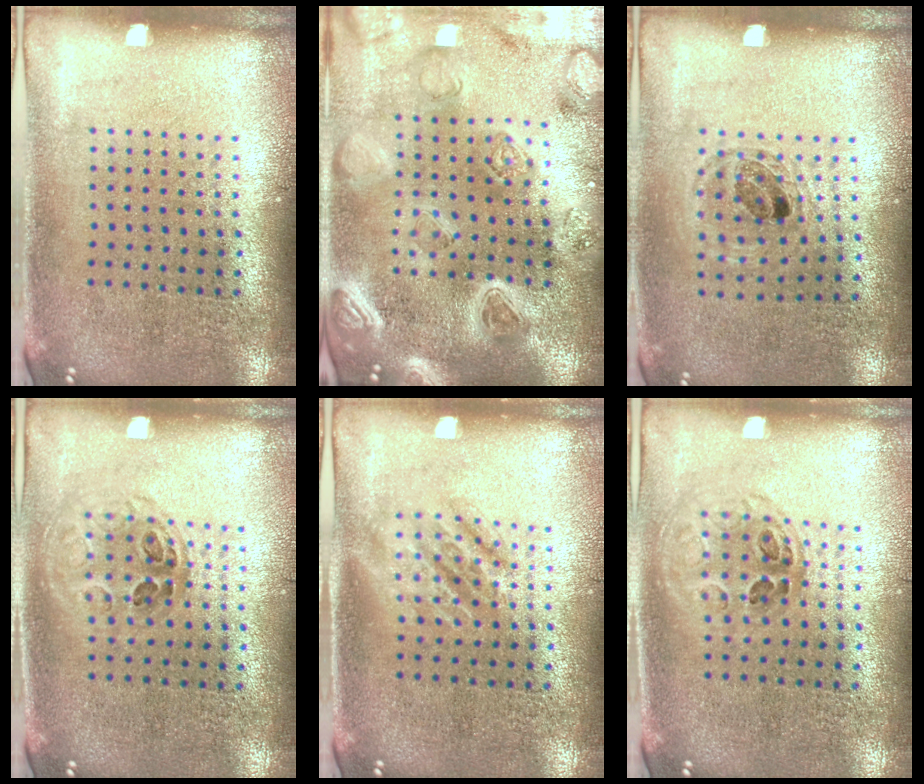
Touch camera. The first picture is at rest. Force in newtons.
{"total": 4.5, "press": 3.9, "slide": 2.1}
{"total": 1.0, "press": 0.9, "slide": 0.3}
{"total": 0.9, "press": 0.9, "slide": 0.2}
{"total": 1.2, "press": 1.1, "slide": 0.5}
{"total": 1.0, "press": 0.9, "slide": 0.4}